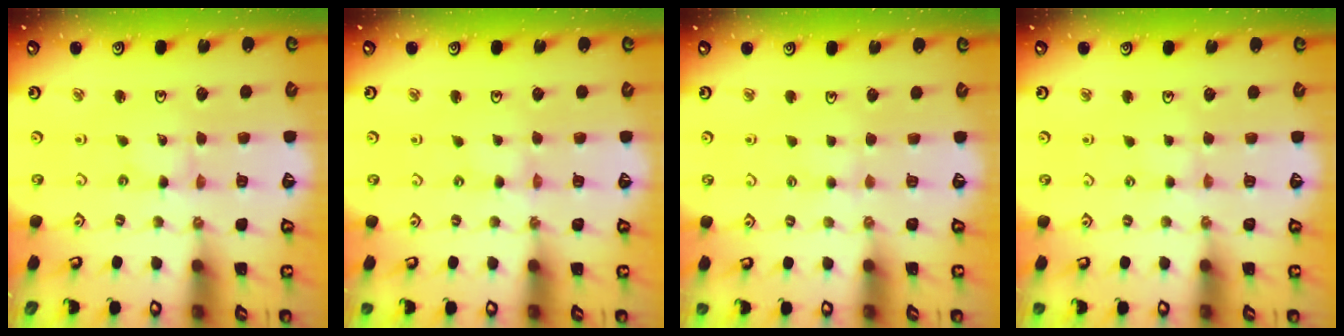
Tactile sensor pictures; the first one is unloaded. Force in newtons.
{"total": 0.0}
{"total": 2.1, "press": 2.0, "slide": 0.4}
{"total": 1.3, "press": 1.3, "slide": 0.4}